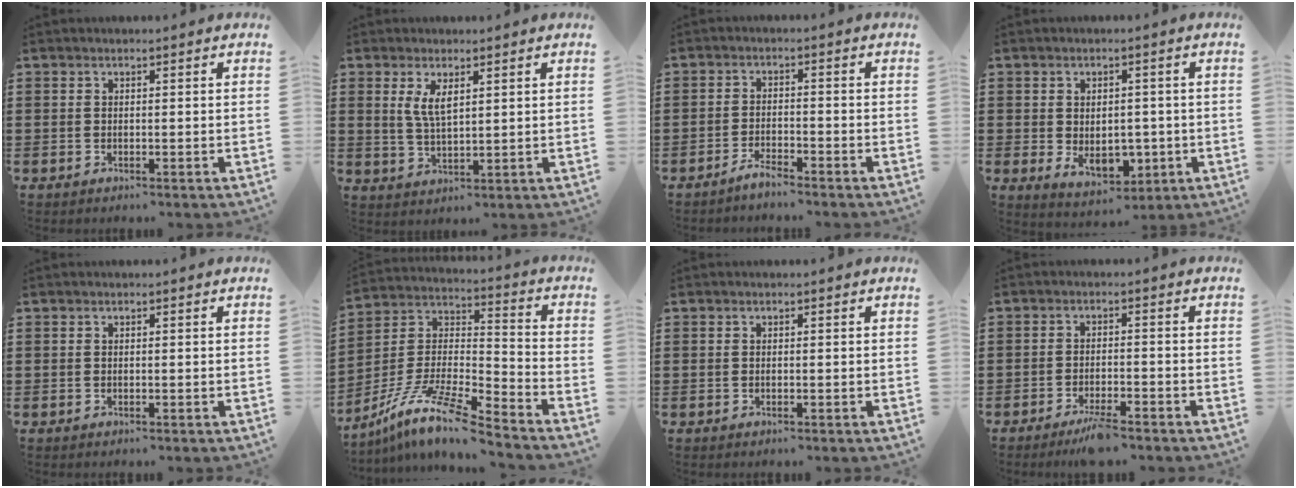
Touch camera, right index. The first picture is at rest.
{"total": 3.9, "force": [1.7, 1.3, 3.3], "torque": [-0.069, 0.003, 0.030]}
{"total": 2.4, "force": [-2.3, 0.1, 0.5], "torque": [-0.013, 0.003, -0.044]}
{"total": 5.6, "force": [-1.1, 3.8, 3.9], "torque": [-0.060, 0.004, -0.024]}
{"total": 0.0}
{"total": 11.2, "force": [-9.3, 0.9, 6.2], "torque": [-0.139, 0.000, -0.192]}
{"total": 0.0}
{"total": 3.6, "force": [-3.0, 0.2, 2.0], "torque": [-0.032, 0.001, -0.056]}